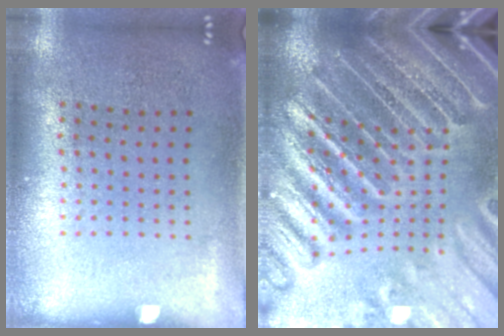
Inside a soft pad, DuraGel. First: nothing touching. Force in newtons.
{"total": 4.7, "press": 4.3, "slide": 1.8}